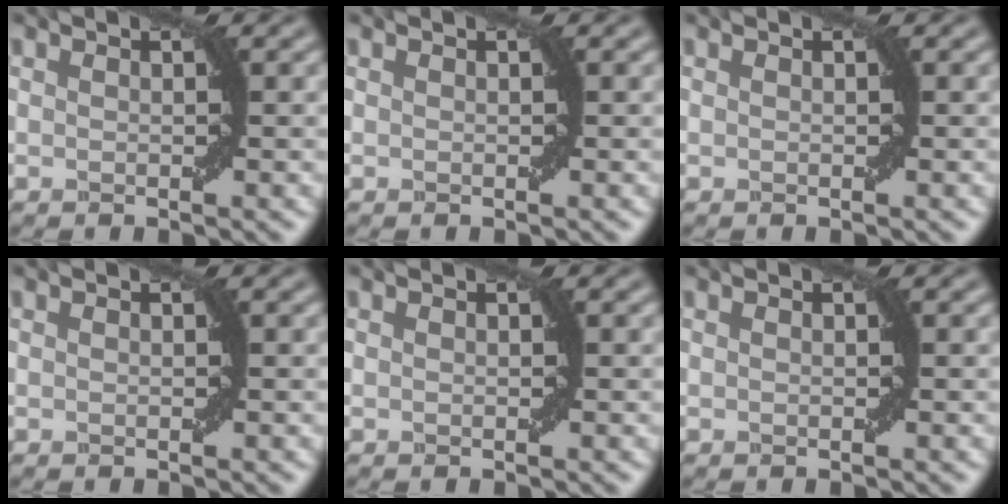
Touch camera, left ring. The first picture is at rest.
{"total": 0.0}
{"total": 0.0}
{"total": 0.0}
{"total": 0.0}
{"total": 0.0}